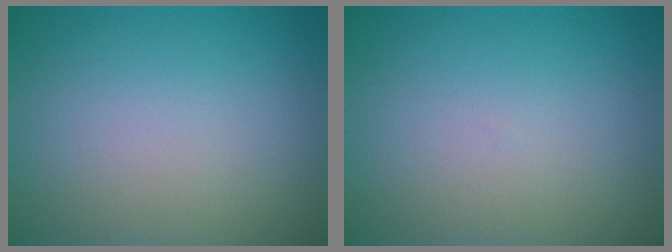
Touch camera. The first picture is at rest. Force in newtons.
{"total": 0.0}